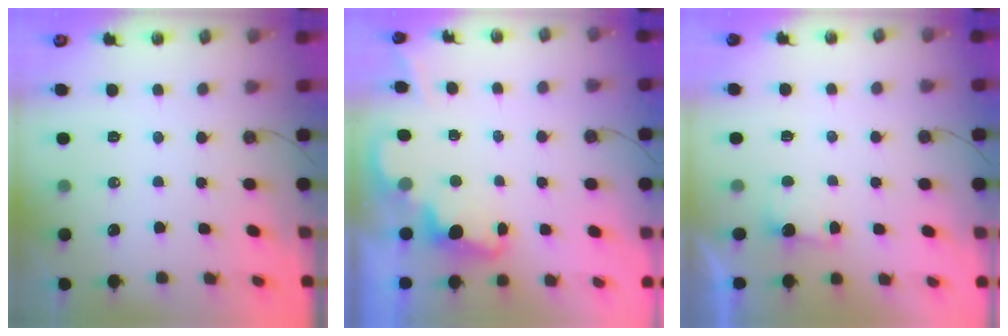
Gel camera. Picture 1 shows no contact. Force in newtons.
{"total": 2.5, "press": 2.4, "slide": 0.6}
{"total": 1.6, "press": 1.4, "slide": 0.8}